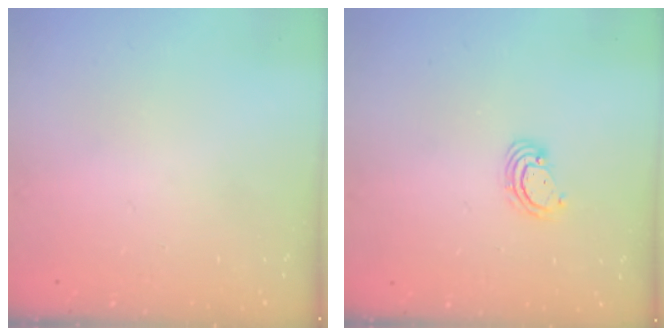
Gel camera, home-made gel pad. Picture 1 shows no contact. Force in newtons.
{"total": 3.0, "press": 2.9, "slide": 0.3}